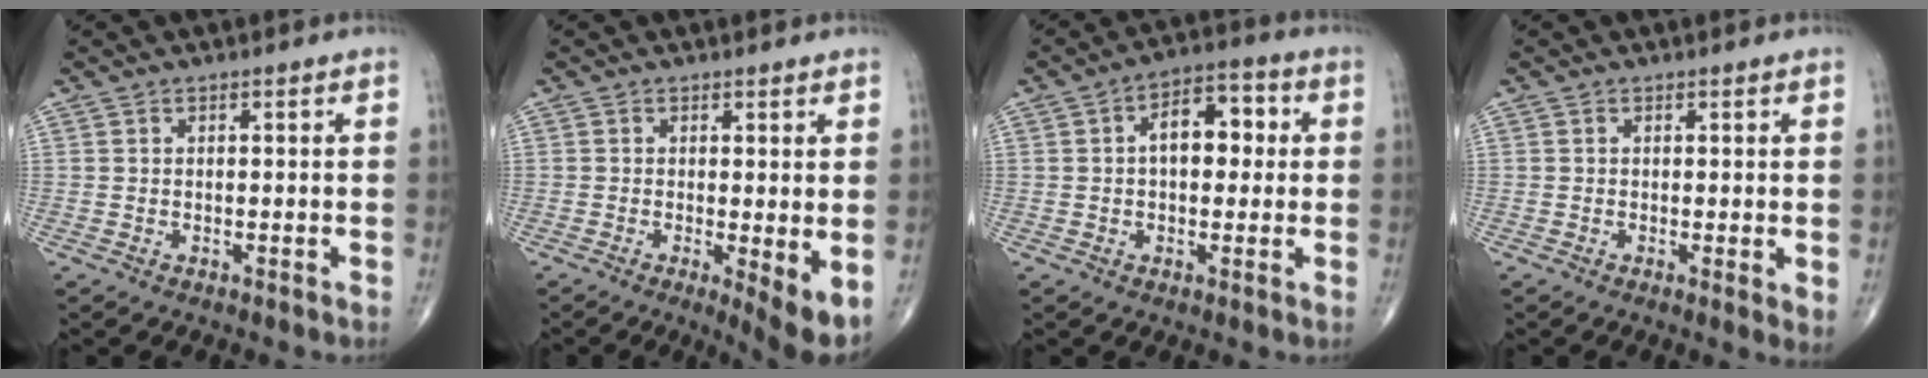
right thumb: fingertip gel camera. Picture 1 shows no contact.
{"total": 5.4, "force": [-0.6, 1.3, 5.2], "torque": [-0.080, -0.017, -0.011]}
{"total": 9.1, "force": [1.2, 5.4, 7.2], "torque": [-0.084, 0.024, 0.011]}
{"total": 2.4, "force": [0.1, 0.6, 2.3], "torque": [-0.036, -0.009, -0.002]}